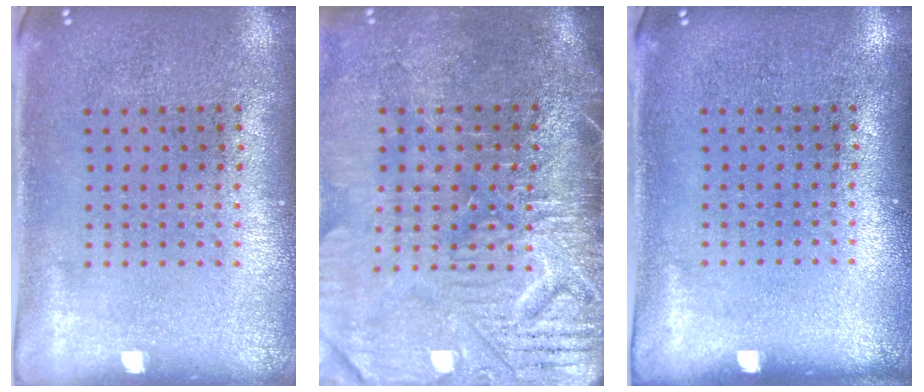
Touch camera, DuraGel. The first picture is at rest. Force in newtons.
{"total": 4.8, "press": 4.2, "slide": 2.4}
{"total": 0.0}